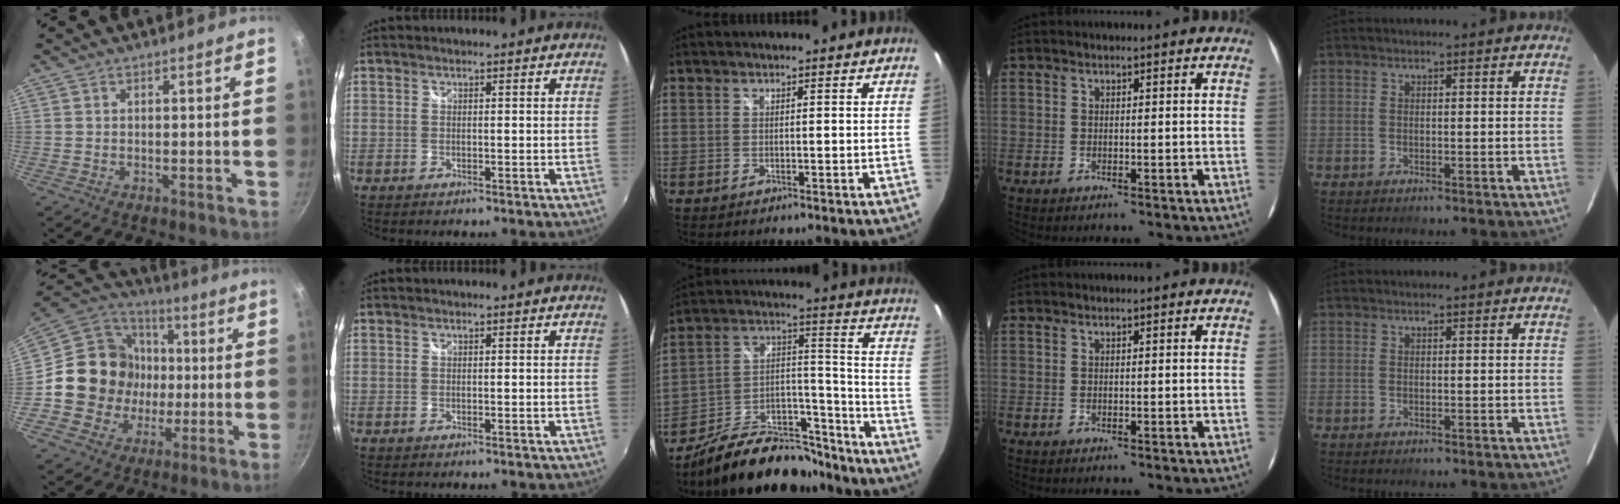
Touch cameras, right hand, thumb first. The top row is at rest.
{"thumb": {"total": 18.7, "force": [-0.3, 17.3, 7.0], "torque": [-0.093, 0.026, 0.000]}, "middle": {"total": 19.7, "force": [-15.4, 8.2, 9.1], "torque": [-0.153, 0.055, -0.225]}}